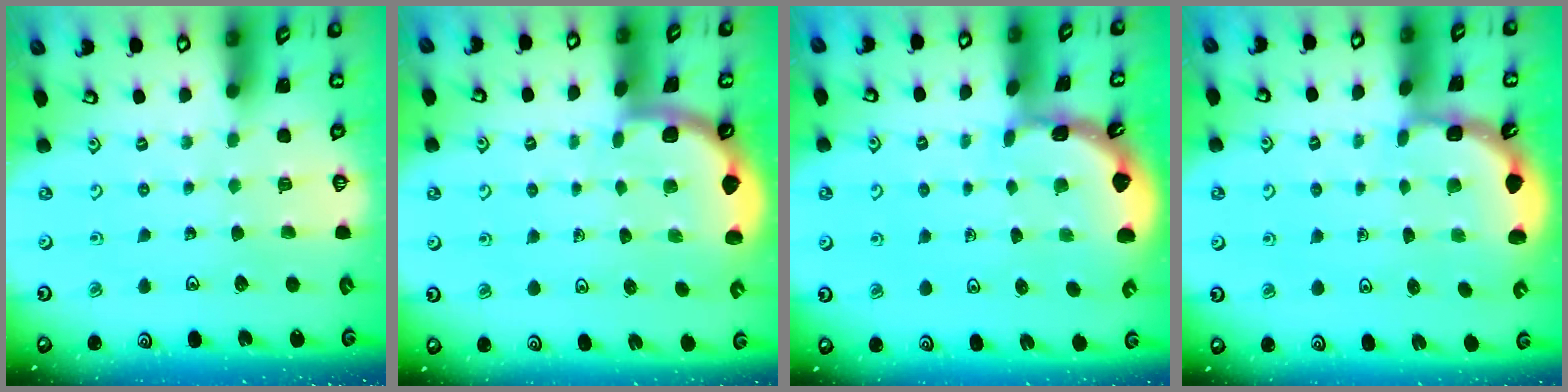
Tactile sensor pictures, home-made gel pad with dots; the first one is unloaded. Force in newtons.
{"total": 1.8, "press": 1.8, "slide": 0.1}
{"total": 1.8, "press": 1.8, "slide": 0.1}
{"total": 1.9, "press": 1.8, "slide": 0.6}